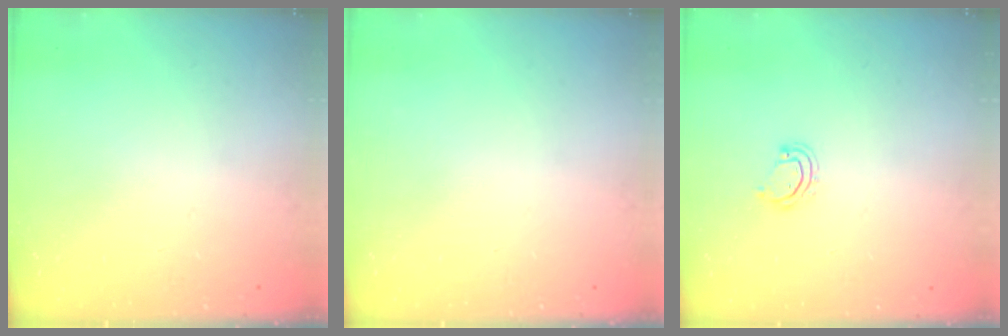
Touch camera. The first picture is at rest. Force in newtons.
{"total": 0.0}
{"total": 2.7, "press": 2.7, "slide": 0.2}